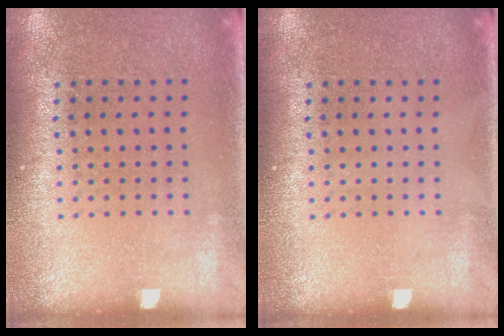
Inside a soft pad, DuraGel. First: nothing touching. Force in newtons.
{"total": 0.0}